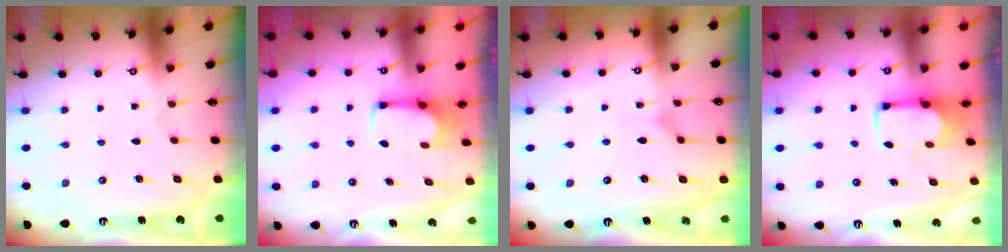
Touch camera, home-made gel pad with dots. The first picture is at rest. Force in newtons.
{"total": 2.5, "press": 2.5, "slide": 0.4}
{"total": 3.9, "press": 3.9, "slide": 0.6}
{"total": 1.8, "press": 1.6, "slide": 0.8}